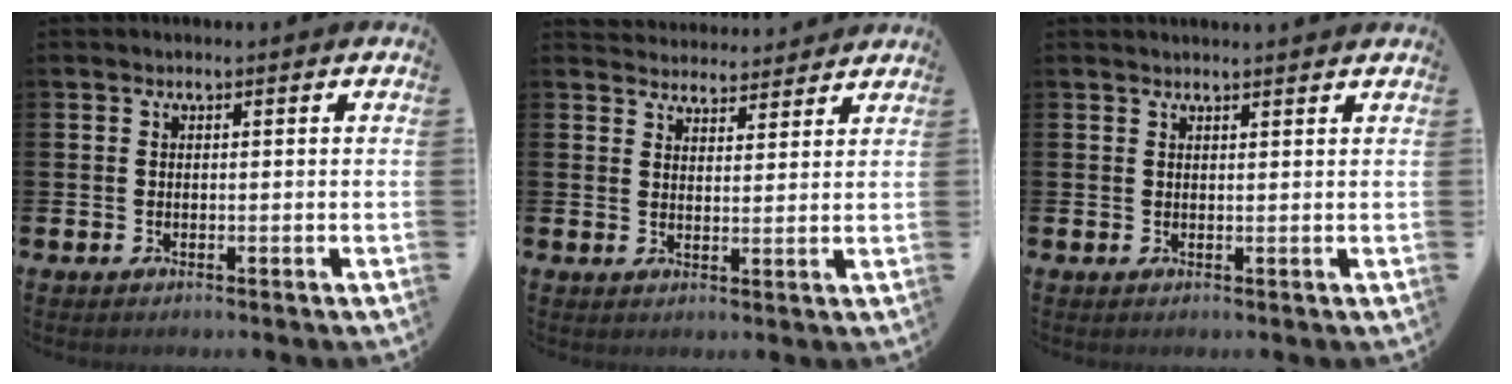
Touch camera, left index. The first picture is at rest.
{"total": 4.0, "force": [3.9, 0.8, -0.4], "torque": [-0.004, -0.023, 0.071]}
{"total": 1.2, "force": [1.2, -0.1, 0.1], "torque": [0.006, -0.007, 0.021]}